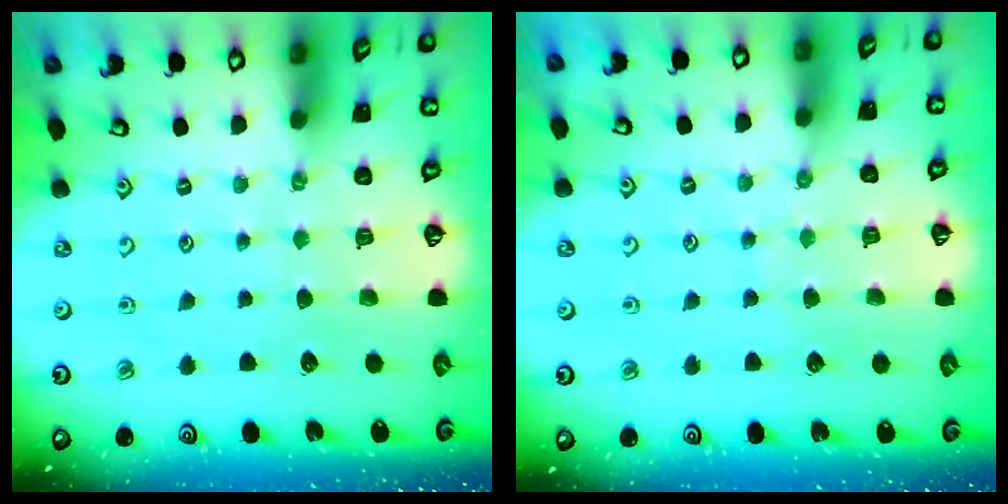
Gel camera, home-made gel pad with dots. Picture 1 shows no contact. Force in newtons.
{"total": 5.4, "press": 5.3, "slide": 0.6}